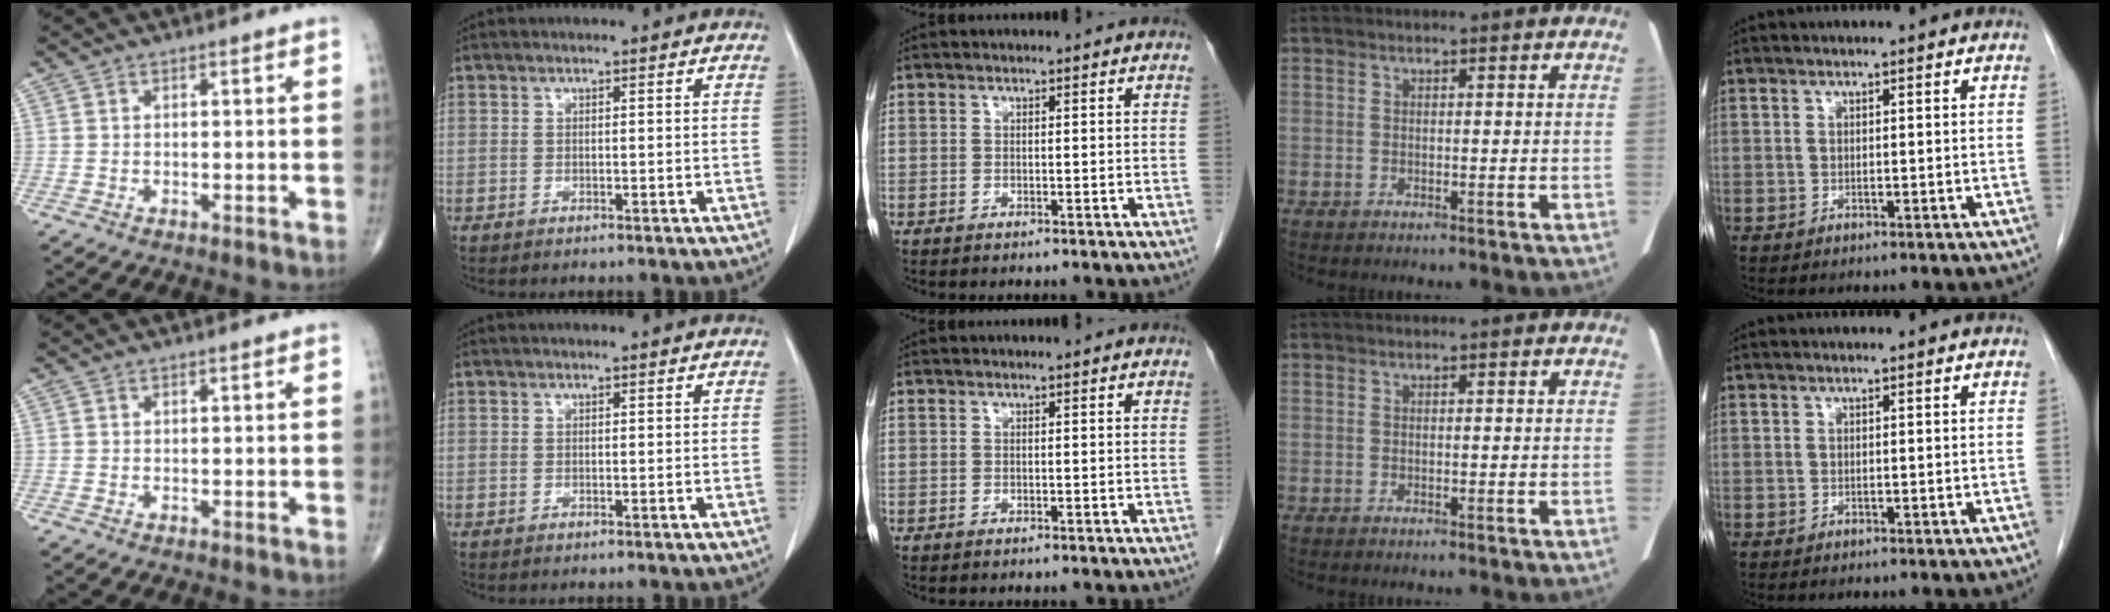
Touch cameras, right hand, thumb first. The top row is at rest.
{}